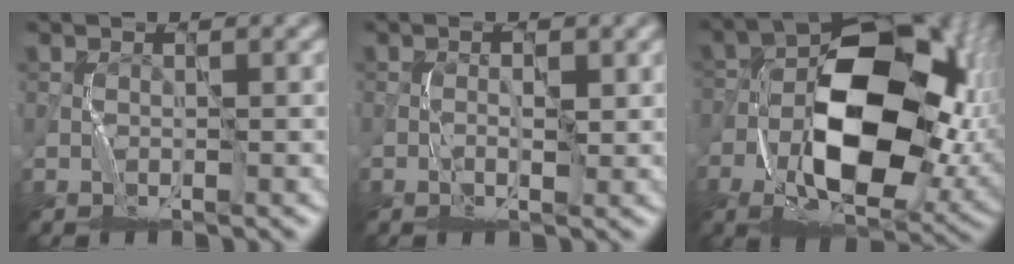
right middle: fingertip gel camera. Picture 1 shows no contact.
{"total": 1.1, "force": [0.1, 0.5, 1.0], "torque": [-0.014, 0.001, 0.000]}
{"total": 15.6, "force": [-3.0, 8.9, 12.5], "torque": [-0.185, -0.007, -0.053]}